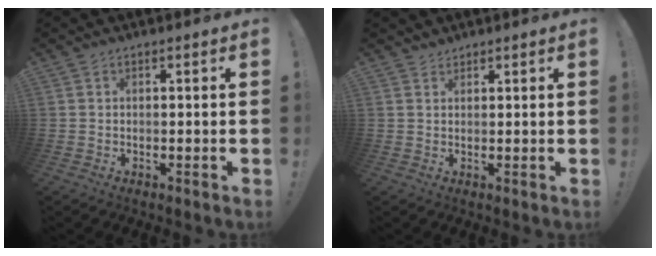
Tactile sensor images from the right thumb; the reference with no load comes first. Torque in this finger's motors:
{"motor_torque": [-0.07, 0.66, -0.09, 0.07, 0.00]}